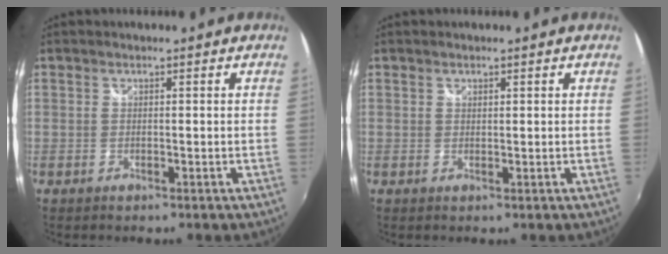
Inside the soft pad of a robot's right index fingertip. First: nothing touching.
{"total": 0.5, "force": [0.4, 0.3, 0.1], "torque": [-0.001, 0.000, 0.007]}